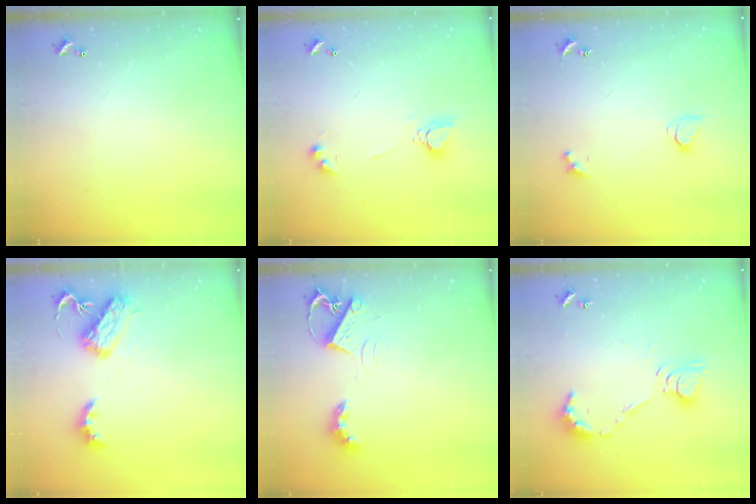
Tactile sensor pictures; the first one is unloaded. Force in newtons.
{"total": 6.7, "press": 6.7, "slide": 0.5}
{"total": 2.7, "press": 2.7, "slide": 0.3}
{"total": 6.1, "press": 6.0, "slide": 0.5}
{"total": 7.5, "press": 7.5, "slide": 0.8}
{"total": 9.3, "press": 9.3, "slide": 0.3}